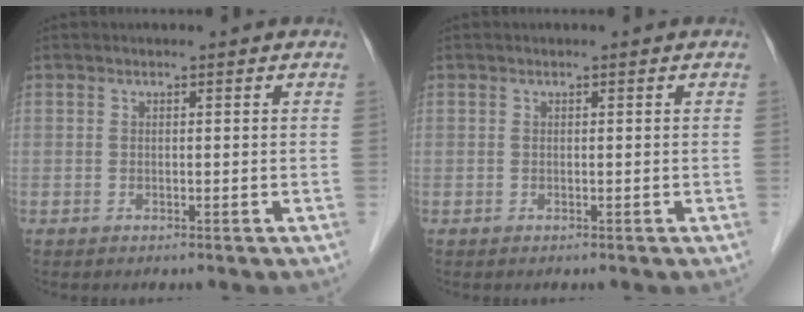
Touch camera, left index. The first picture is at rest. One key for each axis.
{"total": 0.0}